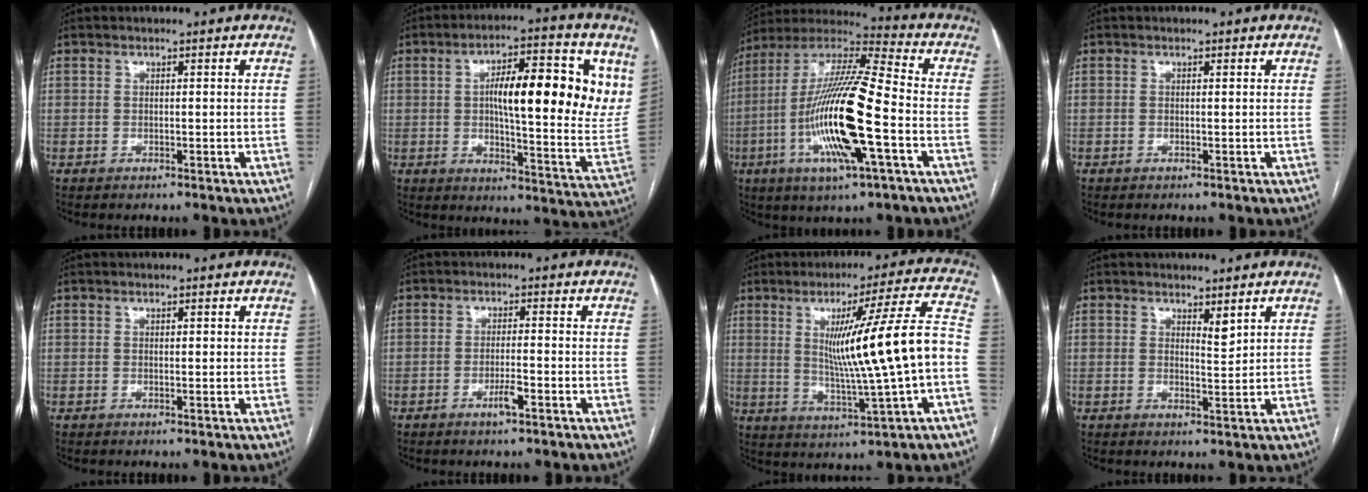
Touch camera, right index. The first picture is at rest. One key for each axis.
{"total": 20.5, "fx": 5.9, "fy": 4.8, "fz": 19.0, "tx": -0.252, "ty": 0.016, "tz": 0.082}
{"total": 19.9, "fx": -5.0, "fy": 1.8, "fz": 19.2, "tx": -0.392, "ty": -0.014, "tz": -0.094}
{"total": 0.0}
{"total": 0.8, "fx": 0.4, "fy": 0.3, "fz": 0.7, "tx": -0.009, "ty": -0.001, "tz": 0.005}
{"total": 2.8, "fx": -1.4, "fy": 0.2, "fz": 2.4, "tx": -0.044, "ty": -0.002, "tz": -0.025}
{"total": 15.9, "fx": -0.2, "fy": -0.9, "fz": 15.9, "tx": -0.238, "ty": 0.002, "tz": -0.002}
{"total": 2.2, "fx": 1.7, "fy": 0.3, "fz": 1.4, "tx": -0.027, "ty": -0.012, "tz": 0.033}